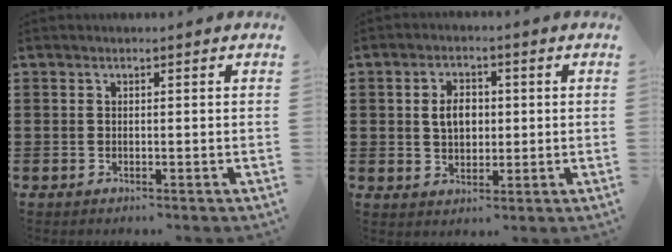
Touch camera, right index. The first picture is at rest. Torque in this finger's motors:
{"motor_torque": [0.16, -0.06, 0.17, 0.09]}